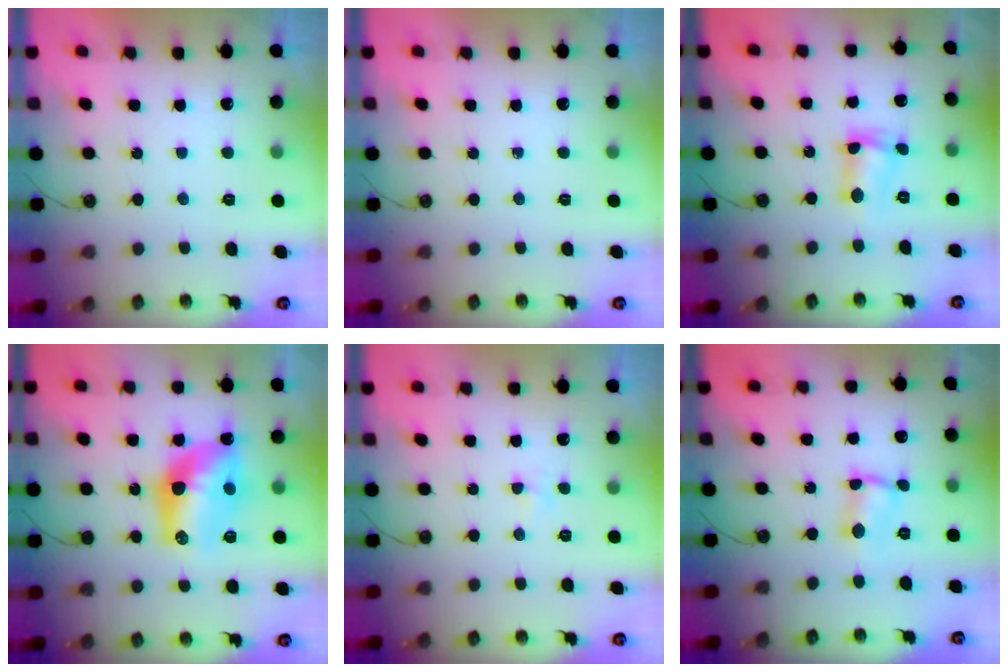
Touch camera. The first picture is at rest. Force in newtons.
{"total": 0.0}
{"total": 5.1, "press": 5.0, "slide": 0.9}
{"total": 13.5, "press": 13.5, "slide": 1.0}
{"total": 2.1, "press": 2.0, "slide": 0.3}
{"total": 2.3, "press": 2.3, "slide": 0.1}